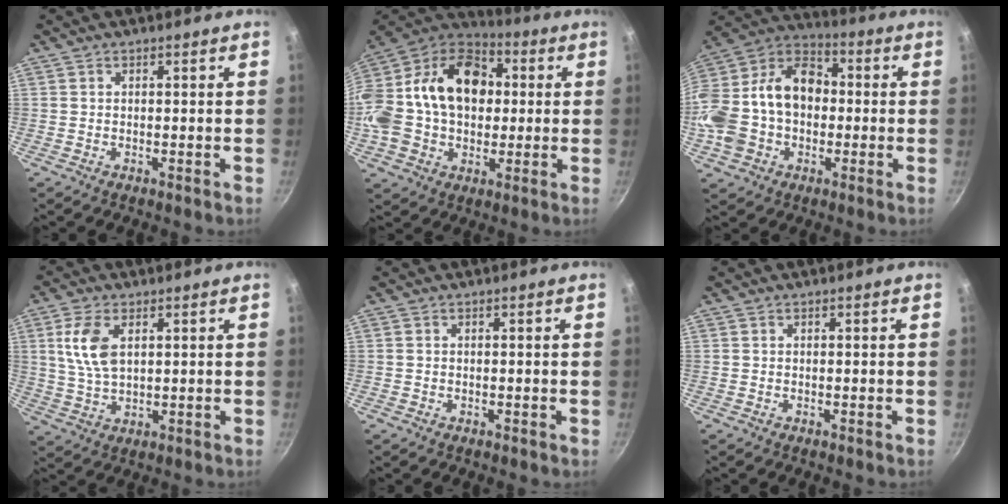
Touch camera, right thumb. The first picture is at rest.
{"total": 27.8, "force": [2.4, 20.1, 19.0], "torque": [-0.340, 0.051, 0.030]}
{"total": 23.1, "force": [-1.8, 17.3, 15.2], "torque": [-0.283, 0.066, -0.038]}
{"total": 8.3, "force": [2.4, 4.6, 6.5], "torque": [-0.128, -0.008, 0.051]}
{"total": 0.0}
{"total": 0.0}